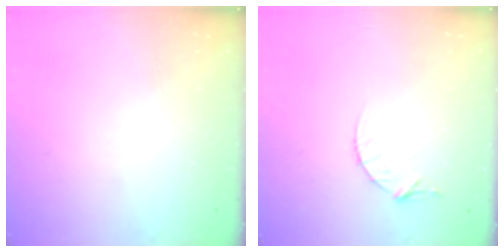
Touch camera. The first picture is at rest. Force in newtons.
{"total": 4.3, "press": 4.3, "slide": 0.5}